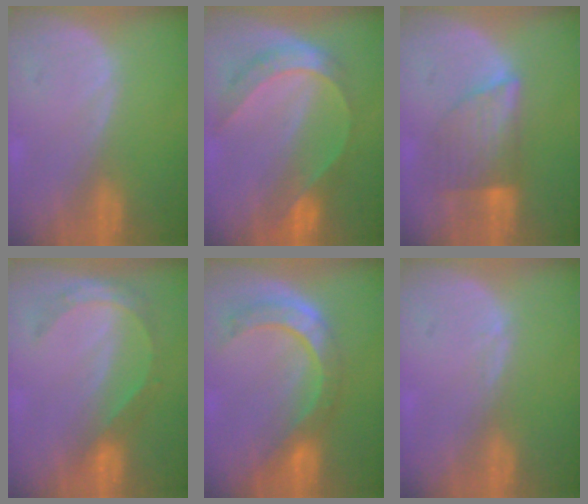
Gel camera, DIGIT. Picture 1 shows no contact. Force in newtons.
{"total": 7.7, "press": 6.5, "slide": 4.2}
{"total": 7.0, "press": 6.4, "slide": 2.8}
{"total": 5.5, "press": 4.7, "slide": 2.7}
{"total": 8.5, "press": 7.2, "slide": 4.6}
{"total": 0.6, "press": 0.4, "slide": 0.4}